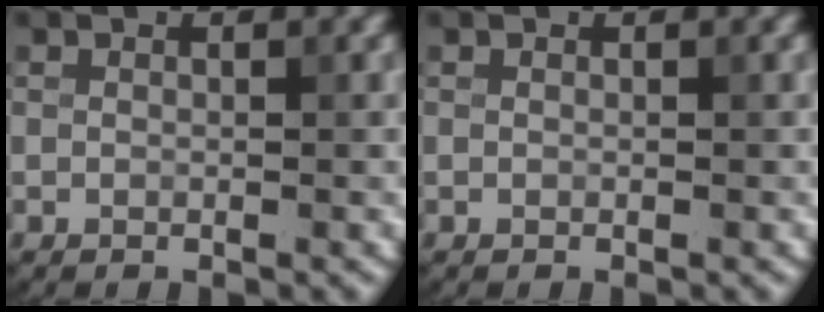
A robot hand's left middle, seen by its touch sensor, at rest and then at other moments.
{"total": 0.0}